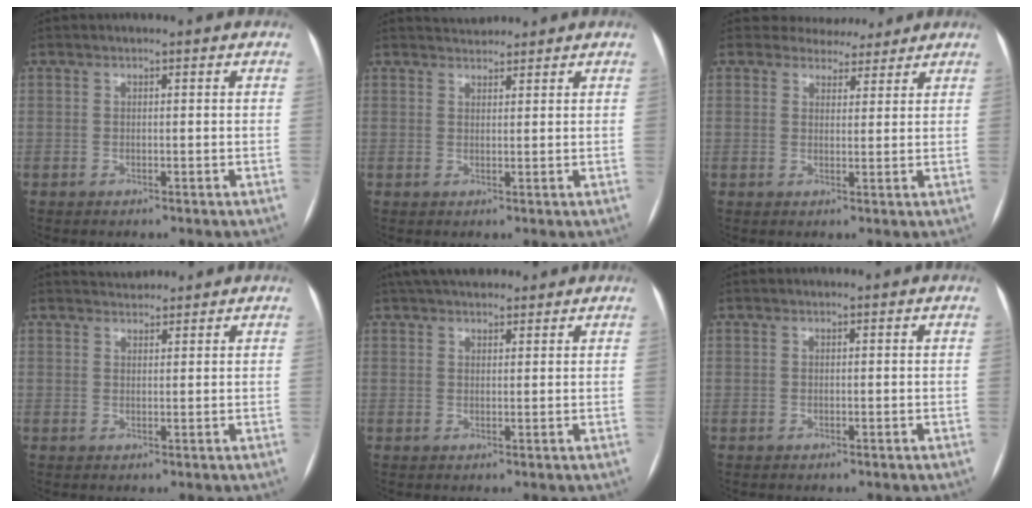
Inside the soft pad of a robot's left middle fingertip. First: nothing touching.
{"total": 2.6, "force": [2.5, 0.5, 0.1], "torque": [-0.004, 0.019, 0.044]}
{"total": 5.6, "force": [5.1, 2.2, 0.2], "torque": [0.003, 0.003, 0.063]}
{"total": 2.6, "force": [2.5, 0.5, 0.1], "torque": [-0.004, 0.019, 0.044]}
{"total": 8.9, "force": [7.5, 2.9, 3.8], "torque": [-0.052, 0.037, 0.117]}
{"total": 0.0}